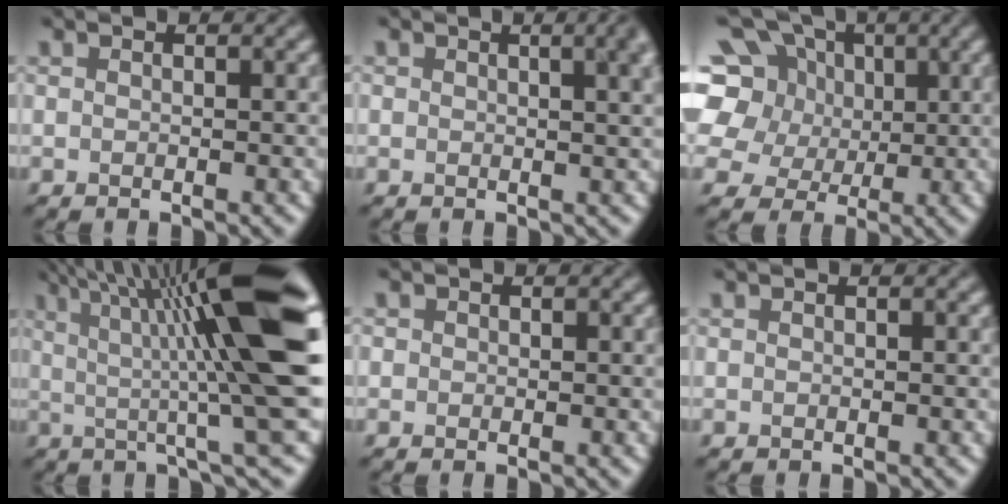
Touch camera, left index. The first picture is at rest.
{"total": 3.7, "force": [1.2, 1.6, 3.1], "torque": [-0.021, 0.007, 0.011]}
{"total": 12.2, "force": [3.5, 10.0, 6.1], "torque": [-0.135, 0.030, 0.044]}
{"total": 14.5, "force": [2.2, 2.1, 14.2], "torque": [-0.181, 0.008, 0.031]}
{"total": 0.6, "force": [-0.3, 0.5, -0.1], "torque": [0.005, -0.003, -0.009]}
{"total": 0.0}